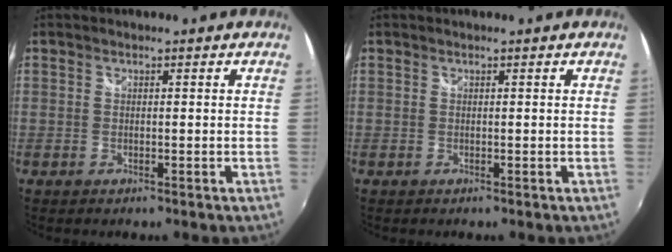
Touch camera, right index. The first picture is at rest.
{"total": 0.0}